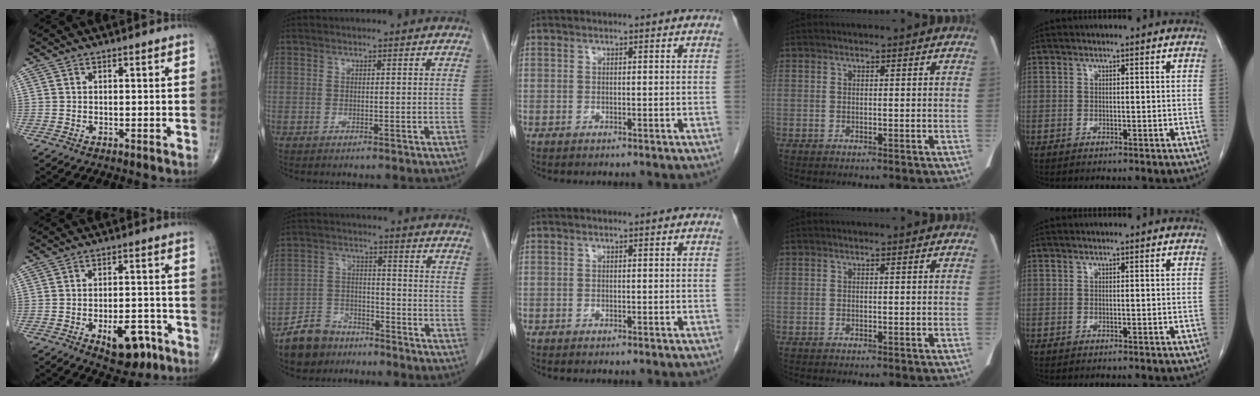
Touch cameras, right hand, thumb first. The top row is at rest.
{"thumb": {"total": 9.3, "force": [-4.5, 4.7, 6.7], "torque": [-0.070, 0.027, -0.056]}, "index": {"total": 8.0, "force": [-6.3, 4.7, 1.7], "torque": [-0.041, 0.004, -0.115]}}